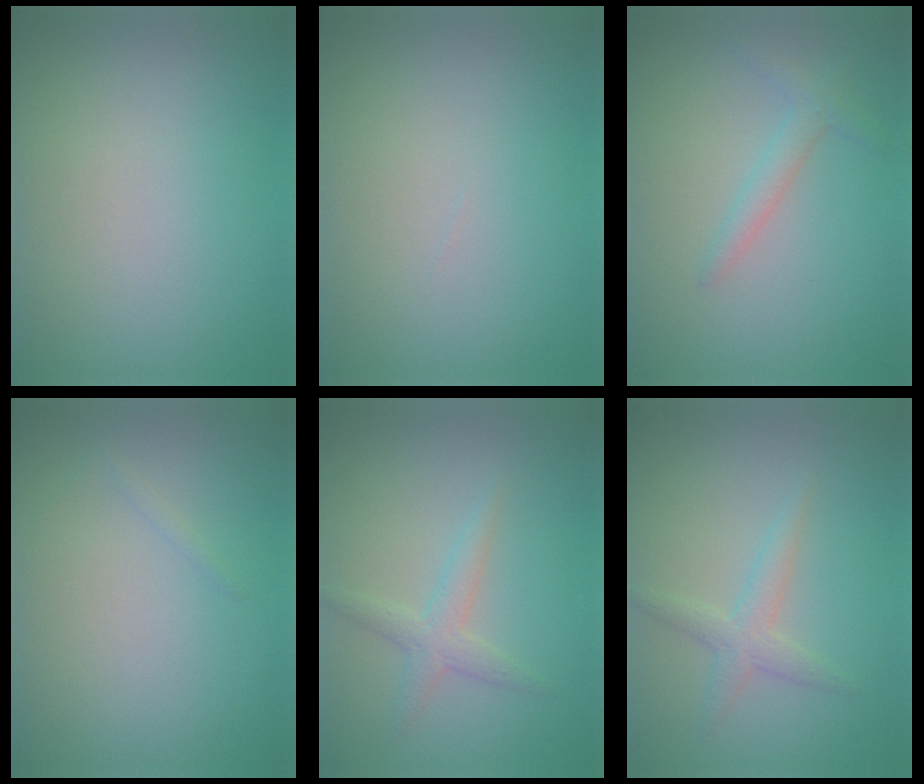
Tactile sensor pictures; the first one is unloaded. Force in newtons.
{"total": 0.0}
{"total": 1.7, "press": 1.7, "slide": 0.1}
{"total": 0.5, "press": 0.5, "slide": 0.0}
{"total": 2.1, "press": 2.1, "slide": 0.1}
{"total": 2.1, "press": 2.1, "slide": 0.1}